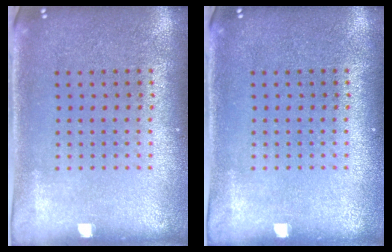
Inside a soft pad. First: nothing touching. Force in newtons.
{"total": 0.0}